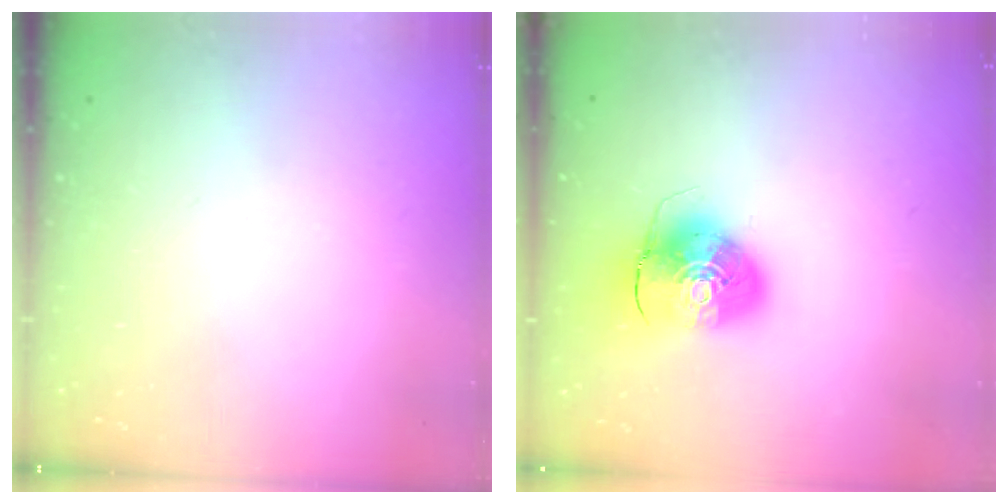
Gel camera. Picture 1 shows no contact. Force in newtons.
{"total": 10.8, "press": 10.6, "slide": 1.8}